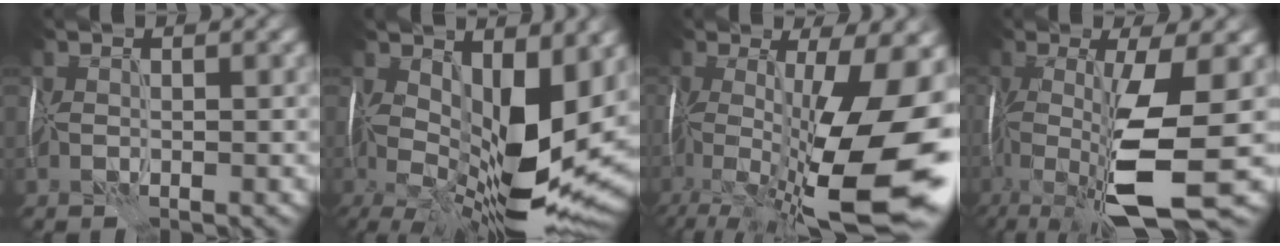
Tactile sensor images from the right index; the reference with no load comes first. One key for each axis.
{"total": 14.5, "fx": 1.1, "fy": 6.5, "fz": 12.9, "tx": -0.229, "ty": -0.020, "tz": 0.026}
{"total": 15.8, "fx": -3.2, "fy": 4.2, "fz": 14.9, "tx": -0.247, "ty": -0.012, "tz": -0.047}
{"total": 10.3, "fx": -2.6, "fy": 2.0, "fz": 9.8, "tx": -0.186, "ty": -0.015, "tz": -0.047}